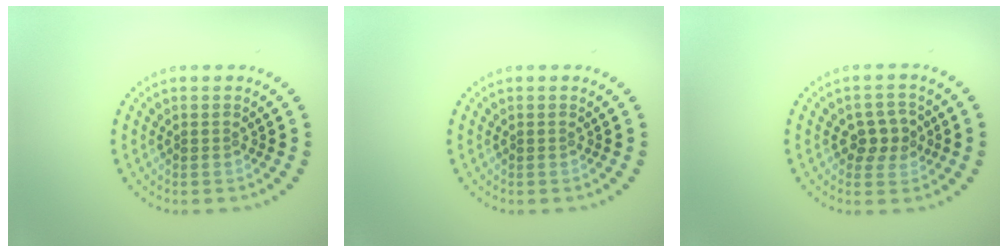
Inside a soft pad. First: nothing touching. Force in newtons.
{"total": 0.0}
{"total": 2.6, "press": 2.5, "slide": 0.6}